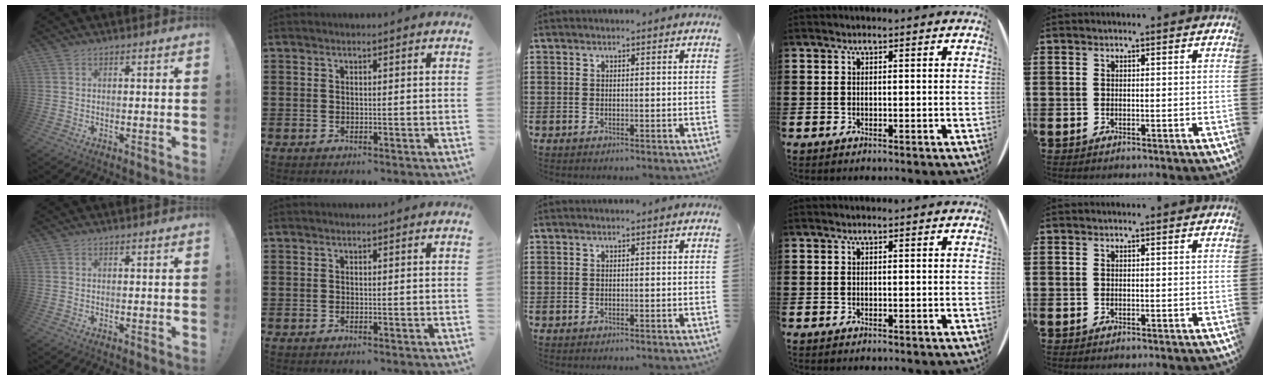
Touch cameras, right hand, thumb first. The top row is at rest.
{}